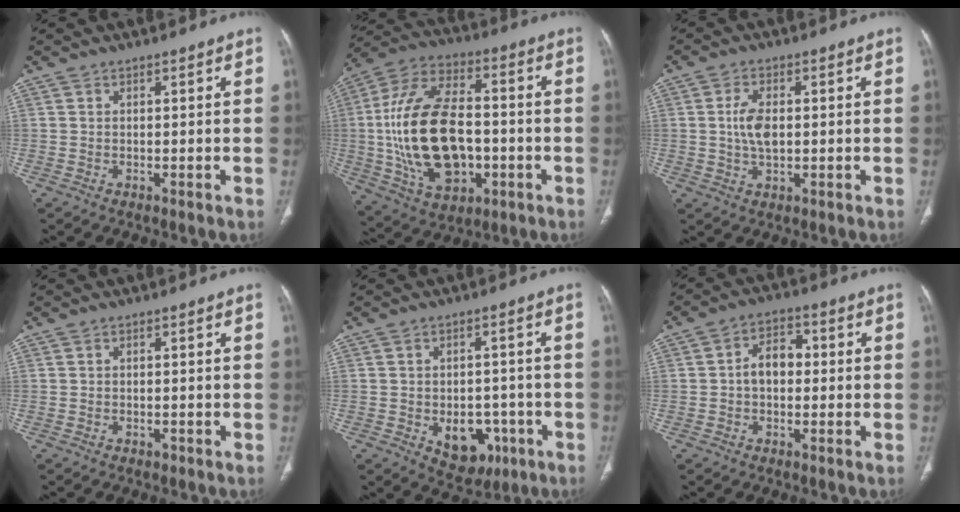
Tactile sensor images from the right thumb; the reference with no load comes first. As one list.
[{"total": 23.3, "force": [-2.5, 13.7, 18.7], "torque": [-0.344, 0.017, -0.032]}, {"total": 5.3, "force": [0.3, 2.9, 4.5], "torque": [-0.091, 0.001, 0.006]}, {"total": 0.7, "force": [-0.4, 0.5, 0.3], "torque": [-0.003, 0.001, -0.007]}, {"total": 9.2, "force": [-3.2, 6.5, 5.8], "torque": [-0.042, 0.020, -0.028]}, {"total": 6.2, "force": [-0.1, 4.3, 4.5], "torque": [-0.060, 0.023, -0.011]}]